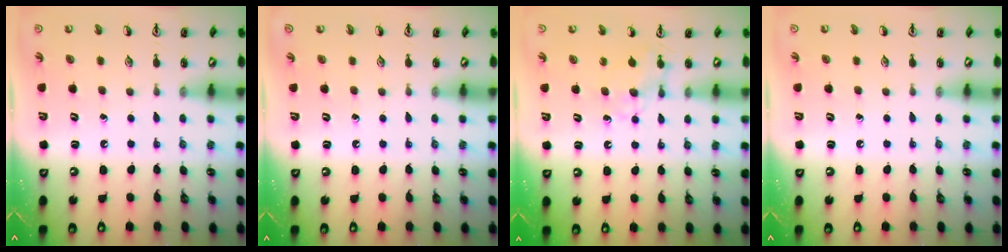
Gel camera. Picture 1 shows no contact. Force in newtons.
{"total": 0.0}
{"total": 4.5, "press": 4.5, "slide": 0.6}
{"total": 0.0}